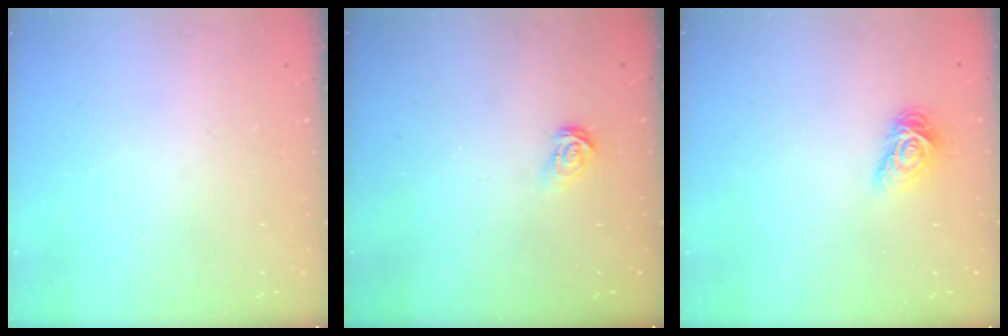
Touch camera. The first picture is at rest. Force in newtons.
{"total": 3.8, "press": 3.8, "slide": 0.4}
{"total": 6.3, "press": 6.3, "slide": 0.1}